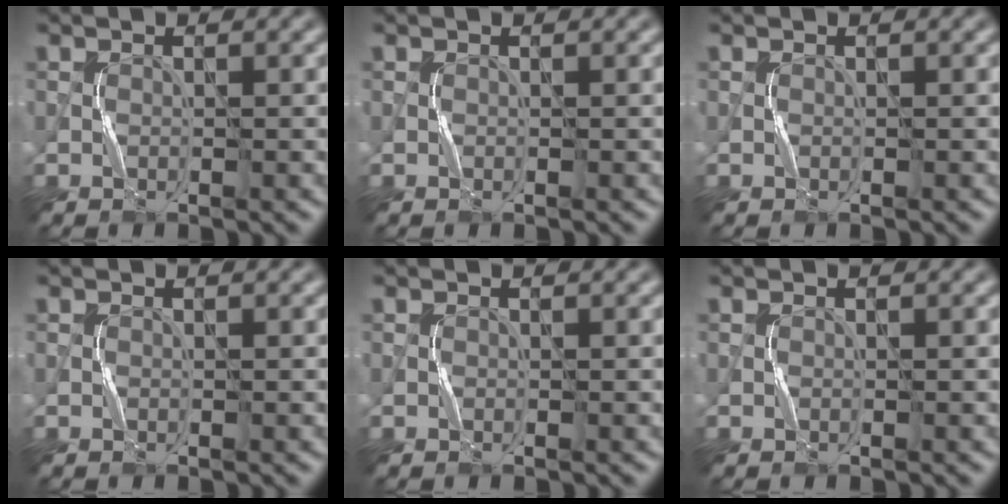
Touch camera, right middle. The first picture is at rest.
{"total": 0.0}
{"total": 0.0}
{"total": 0.0}
{"total": 0.0}
{"total": 0.0}